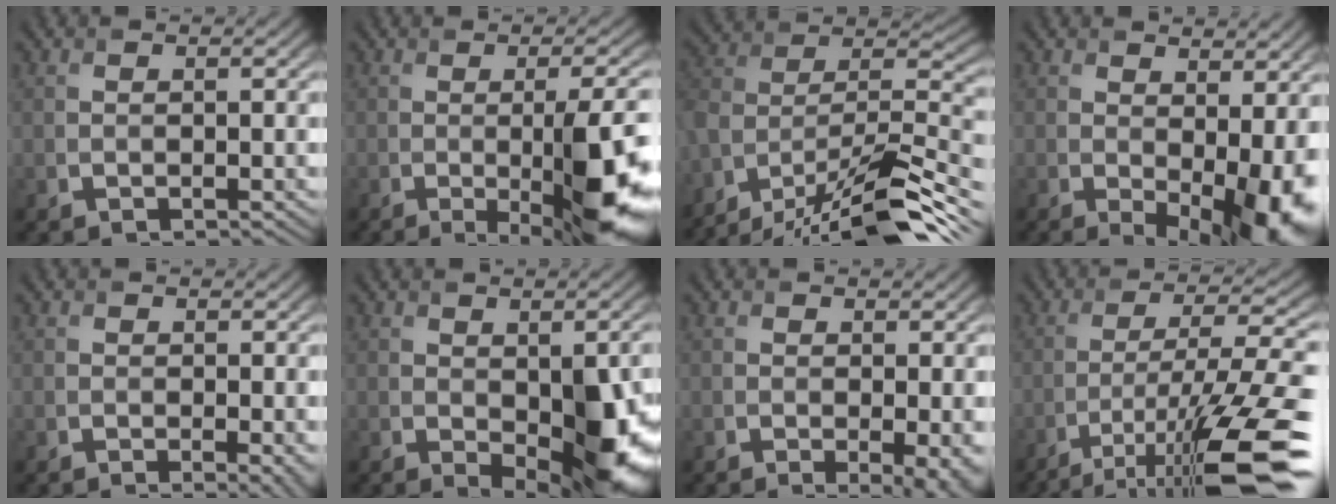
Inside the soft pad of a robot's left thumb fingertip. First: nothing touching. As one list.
[{"total": 10.9, "force": [-2.4, 2.8, 10.2], "torque": [-0.141, -0.006, -0.027]}, {"total": 16.1, "force": [-12.8, 5.8, 7.9], "torque": [-0.178, -0.017, -0.201]}, {"total": 8.6, "force": [-1.1, 3.6, 7.8], "torque": [-0.098, -0.018, 0.008]}, {"total": 1.6, "force": [-0.4, 0.3, 1.5], "torque": [-0.017, -0.002, -0.004]}, {"total": 11.1, "force": [-2.8, 5.6, 9.2], "torque": [-0.129, -0.040, -0.012]}, {"total": 3.1, "force": [-0.7, 0.8, 3.0], "torque": [-0.040, -0.009, -0.003]}, {"total": 14.7, "force": [-8.5, 3.4, 11.5], "torque": [-0.200, -0.006, -0.138]}]